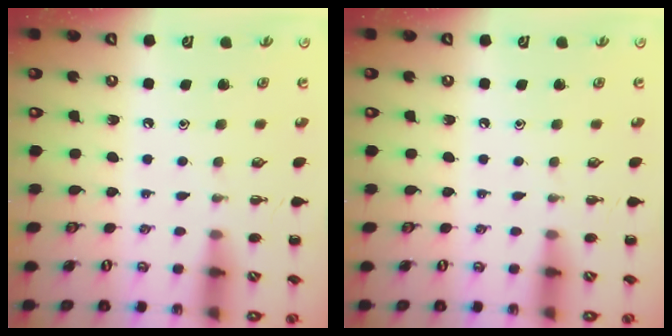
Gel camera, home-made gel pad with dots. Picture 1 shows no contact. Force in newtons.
{"total": 0.0}